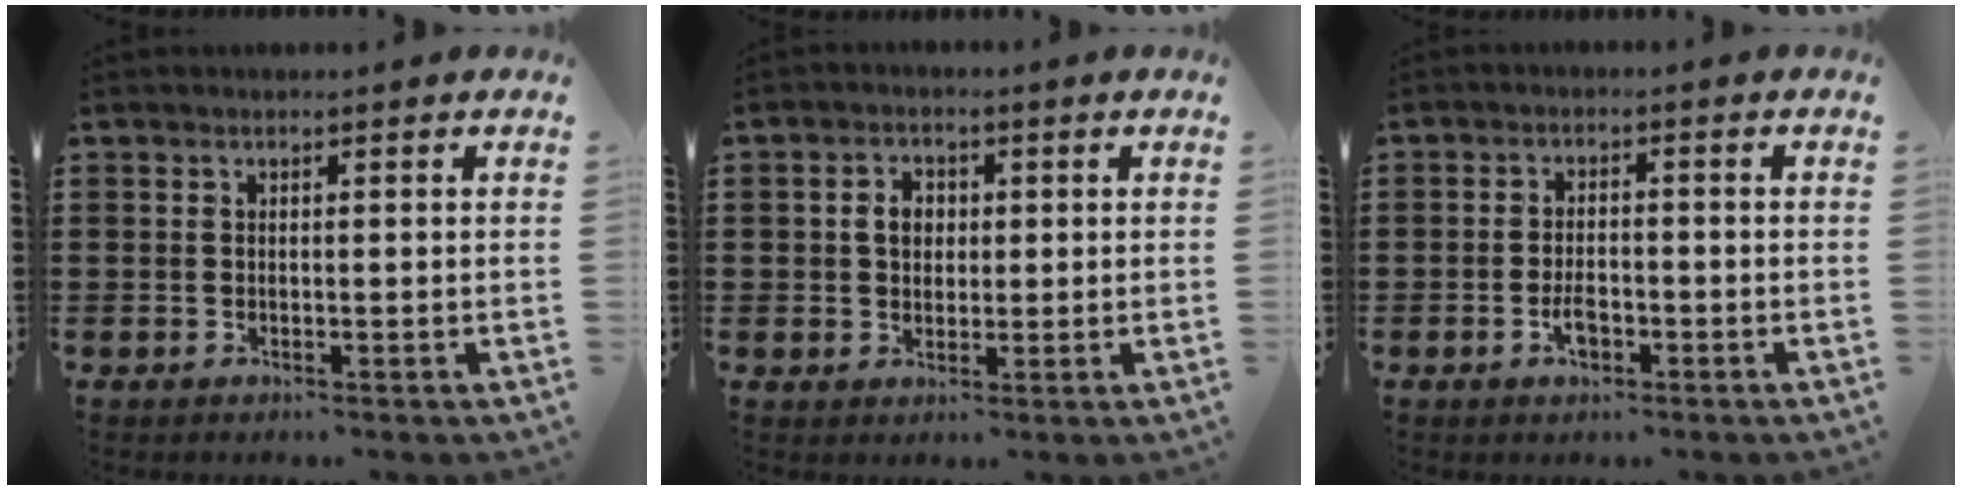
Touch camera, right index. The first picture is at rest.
{"total": 3.3, "force": [0.4, 2.7, 1.9], "torque": [-0.046, 0.013, 0.003]}
{"total": 3.1, "force": [-1.4, 1.3, 2.4], "torque": [-0.052, -0.002, -0.028]}